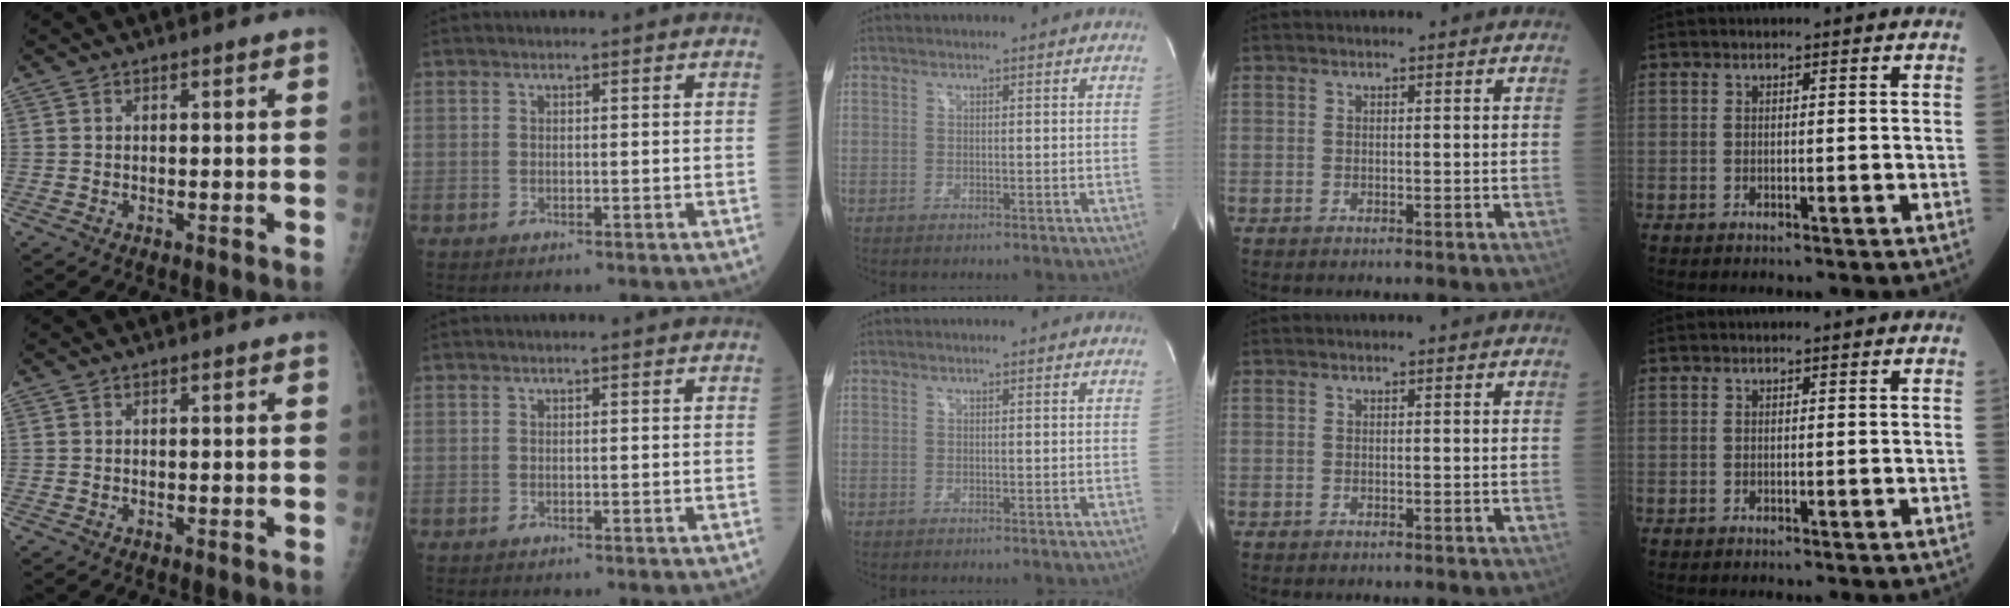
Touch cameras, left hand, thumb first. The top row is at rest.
{}